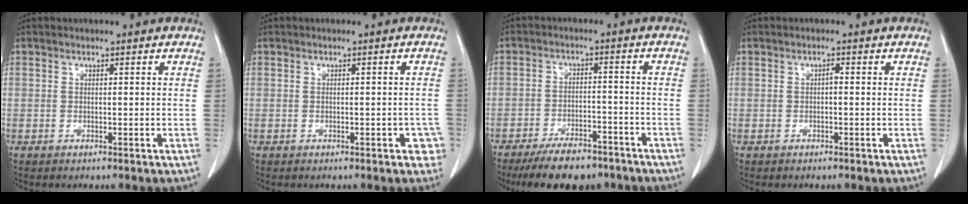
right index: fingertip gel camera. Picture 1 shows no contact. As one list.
[{"total": 3.1, "force": [-1.2, 1.4, 2.5], "torque": [-0.013, 0.009, -0.013]}, {"total": 10.2, "force": [-8.2, 3.7, 4.6], "torque": [-0.067, -0.003, -0.132]}, {"total": 0.7, "force": [-0.1, 0.2, 0.6], "torque": [-0.011, 0.003, -0.003]}]